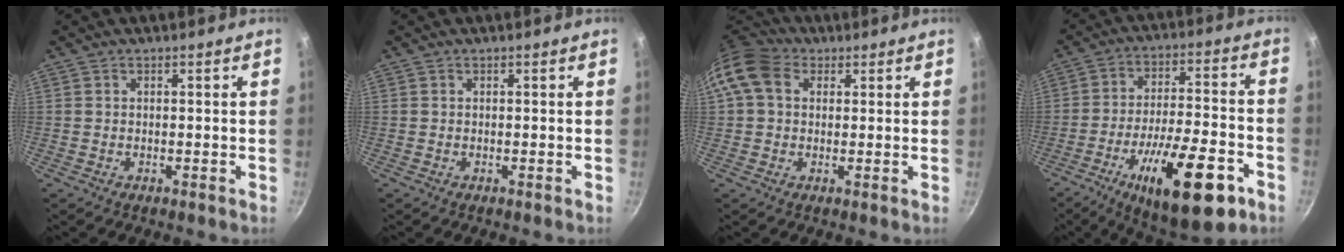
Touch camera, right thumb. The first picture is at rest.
{"total": 0.0}
{"total": 9.1, "force": [2.4, 6.9, 5.4], "torque": [-0.084, 0.013, 0.026]}
{"total": 21.2, "force": [-10.3, 6.8, 17.2], "torque": [-0.246, 0.038, -0.154]}